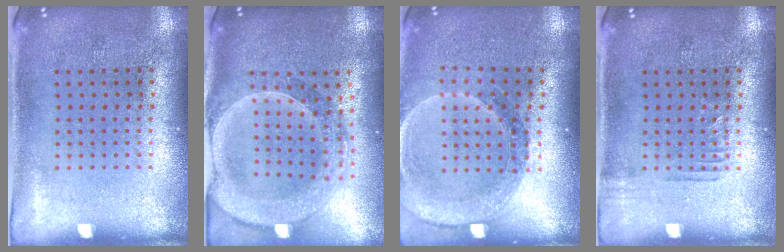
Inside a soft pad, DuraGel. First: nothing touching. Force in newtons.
{"total": 2.7, "press": 2.4, "slide": 1.2}
{"total": 1.4, "press": 1.4, "slide": 0.1}
{"total": 0.8, "press": 0.8, "slide": 0.2}